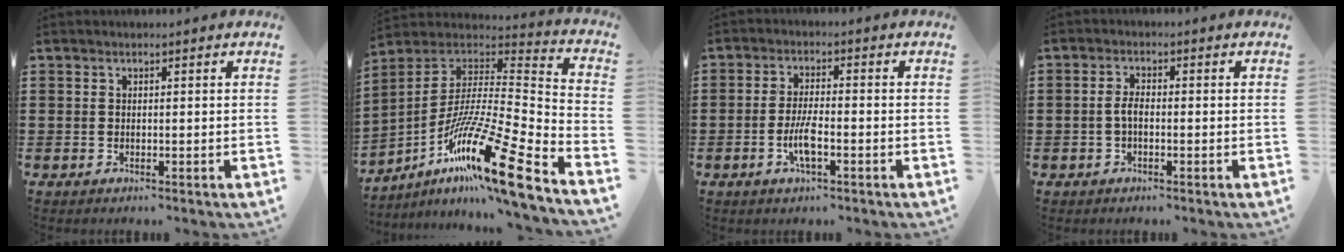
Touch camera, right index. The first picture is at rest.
{"total": 18.1, "force": [-11.2, 1.5, 14.1], "torque": [-0.257, 0.006, -0.203]}
{"total": 4.6, "force": [-1.6, 1.2, 4.2], "torque": [-0.091, -0.003, -0.035]}
{"total": 2.4, "force": [-0.6, 0.9, 2.1], "torque": [-0.056, -0.005, -0.016]}